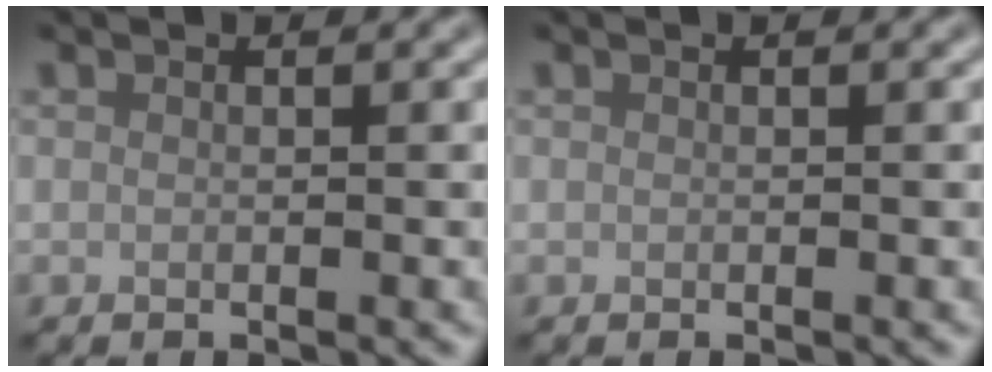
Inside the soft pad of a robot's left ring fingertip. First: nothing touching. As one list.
[{"total": 0.0}]